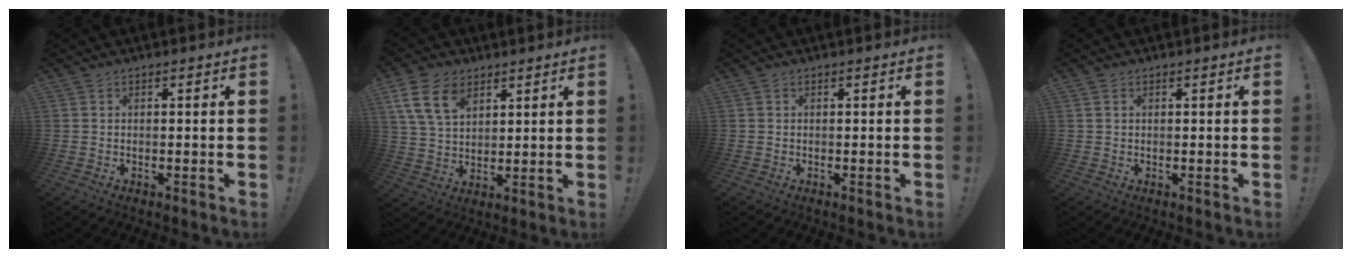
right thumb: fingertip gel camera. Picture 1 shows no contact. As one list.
[{"total": 12.4, "force": [6.5, 8.1, 6.7], "torque": [-0.125, -0.018, 0.126]}, {"total": 0.0}, {"total": 0.9, "force": [0.4, 0.7, 0.3], "torque": [-0.004, 0.000, 0.007]}]